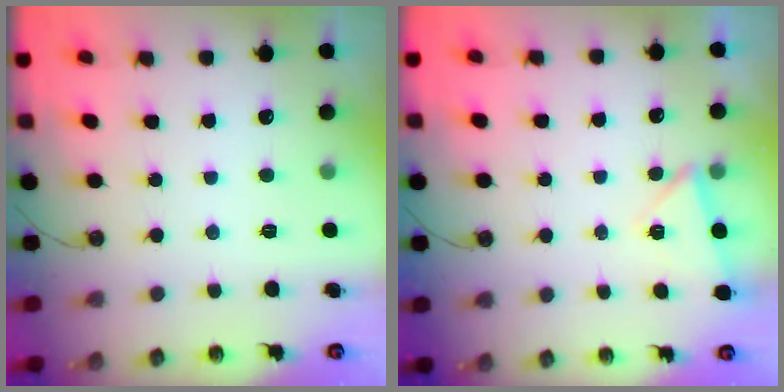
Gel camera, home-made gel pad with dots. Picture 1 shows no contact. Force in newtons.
{"total": 4.9, "press": 4.2, "slide": 2.4}